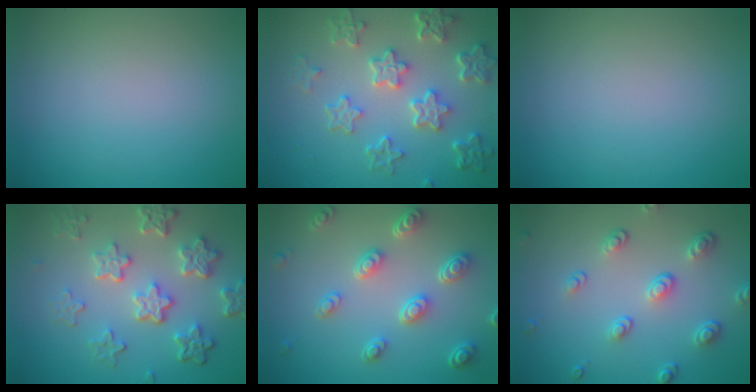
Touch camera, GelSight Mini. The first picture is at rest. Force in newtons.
{"total": 6.0, "press": 4.7, "slide": 3.9}
{"total": 0.0}
{"total": 5.8, "press": 4.4, "slide": 3.8}
{"total": 4.9, "press": 3.8, "slide": 3.1}
{"total": 3.8, "press": 2.9, "slide": 2.4}